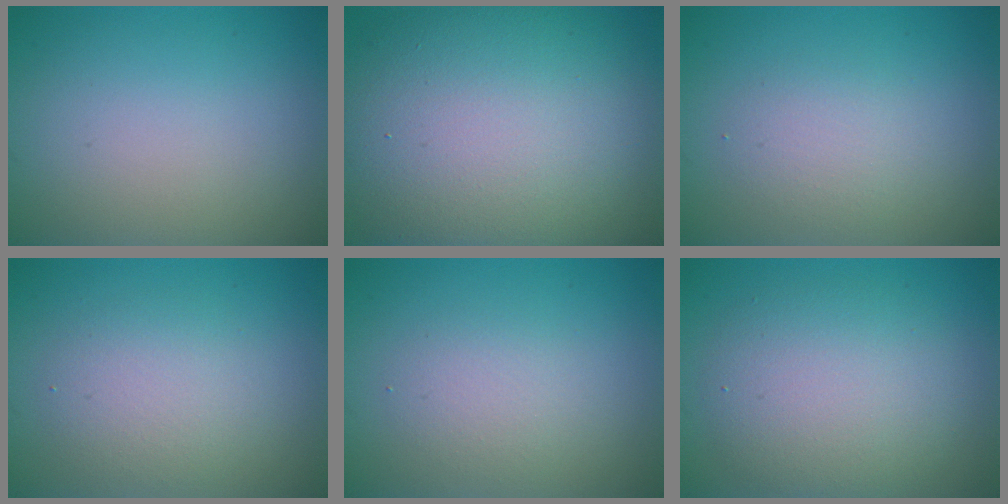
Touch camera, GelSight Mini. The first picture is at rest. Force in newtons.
{"total": 15.3, "press": 15.3, "slide": 0.8}
{"total": 2.2, "press": 2.2, "slide": 0.1}
{"total": 3.2, "press": 3.2, "slide": 0.2}
{"total": 2.1, "press": 2.1, "slide": 0.1}
{"total": 5.5, "press": 5.5, "slide": 0.2}